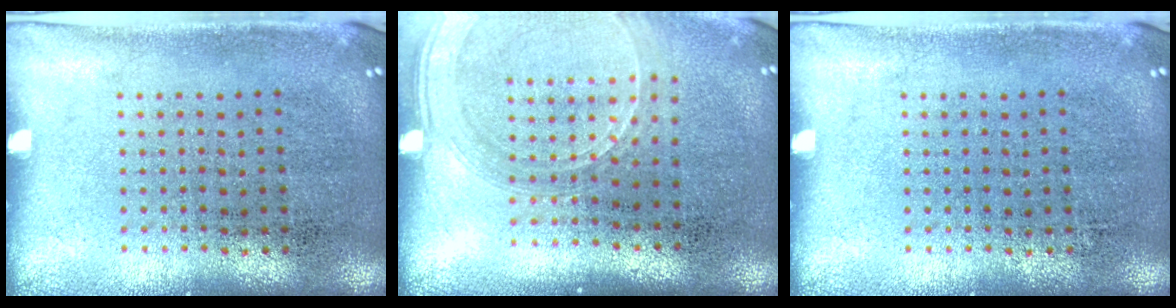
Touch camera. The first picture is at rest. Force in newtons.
{"total": 1.7, "press": 1.5, "slide": 0.7}
{"total": 0.0}